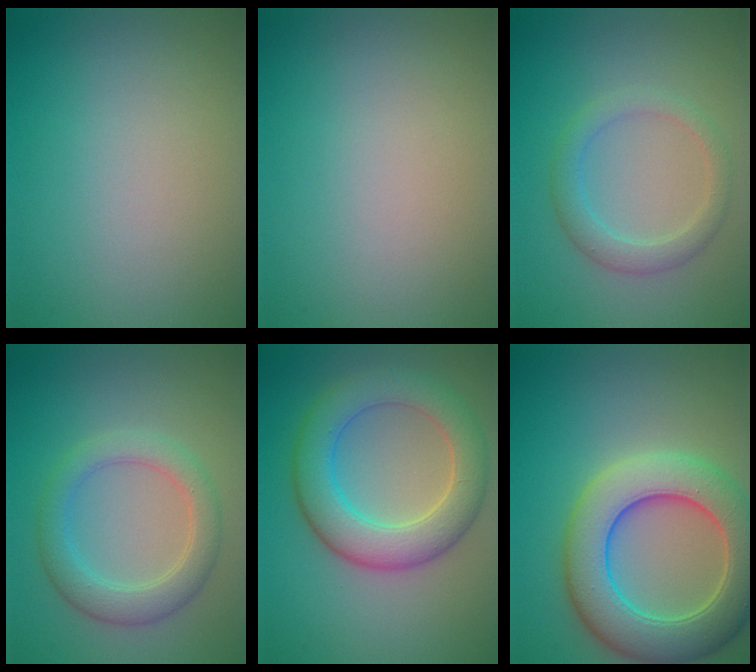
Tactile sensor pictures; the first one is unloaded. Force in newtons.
{"total": 0.0}
{"total": 2.7, "press": 2.7, "slide": 0.3}
{"total": 3.8, "press": 3.8, "slide": 0.2}
{"total": 6.6, "press": 6.6, "slide": 0.1}
{"total": 9.0, "press": 9.0, "slide": 0.3}